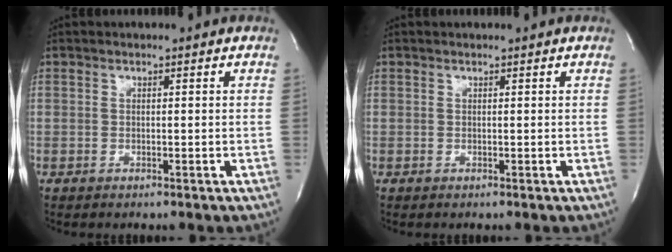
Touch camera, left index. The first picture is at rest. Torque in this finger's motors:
{"motor_torque": [0.33, -0.11, -0.03, -0.01]}